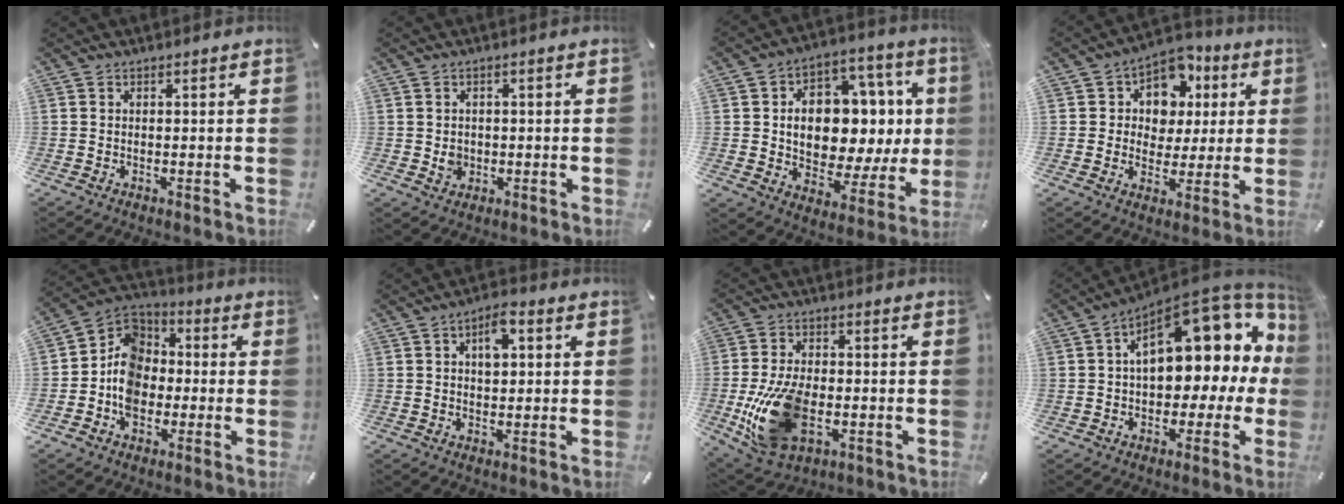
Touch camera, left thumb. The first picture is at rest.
{"total": 3.0, "force": [-0.2, 2.8, 1.1], "torque": [-0.005, -0.001, -0.007]}
{"total": 15.2, "force": [1.9, 10.8, 10.6], "torque": [-0.152, -0.024, 0.038]}
{"total": 9.9, "force": [3.8, 8.6, 3.3], "torque": [-0.060, -0.030, 0.073]}
{"total": 11.1, "force": [-2.9, 9.6, 4.9], "torque": [-0.117, 0.018, -0.058]}
{"total": 5.7, "force": [1.4, 3.2, 4.5], "torque": [-0.068, 0.001, 0.020]}
{"total": 16.3, "force": [-3.8, 10.2, 12.1], "torque": [-0.265, -0.002, -0.063]}
{"total": 18.5, "force": [6.8, 10.1, 13.9], "torque": [-0.187, -0.046, 0.113]}